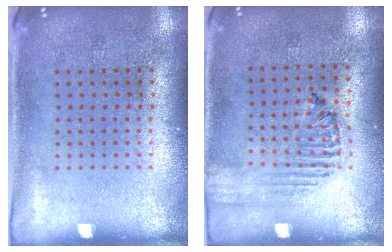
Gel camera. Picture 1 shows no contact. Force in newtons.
{"total": 1.6, "press": 1.6, "slide": 0.3}